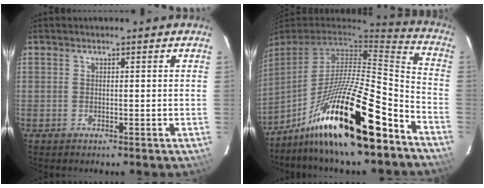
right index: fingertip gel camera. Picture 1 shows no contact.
{"total": 24.1, "force": [-16.3, 4.0, 17.3], "torque": [-0.280, -0.034, -0.270]}